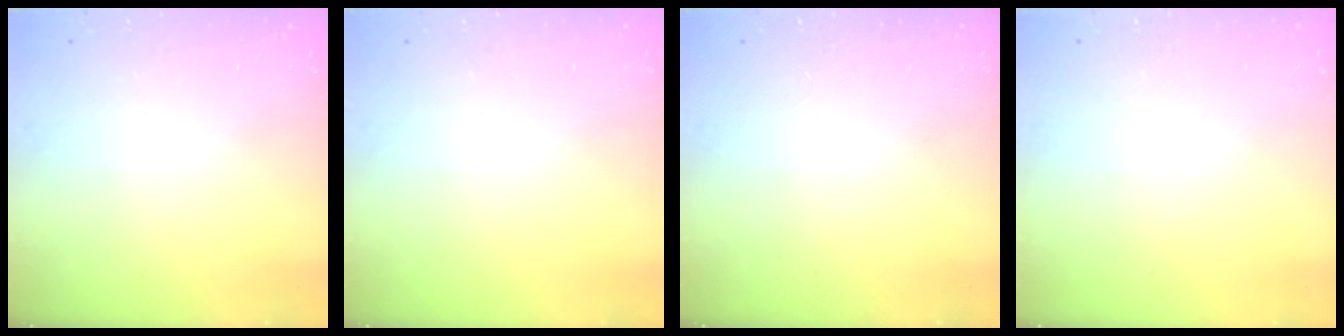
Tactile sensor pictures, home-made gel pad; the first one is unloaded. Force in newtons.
{"total": 0.0}
{"total": 0.0}
{"total": 0.0}